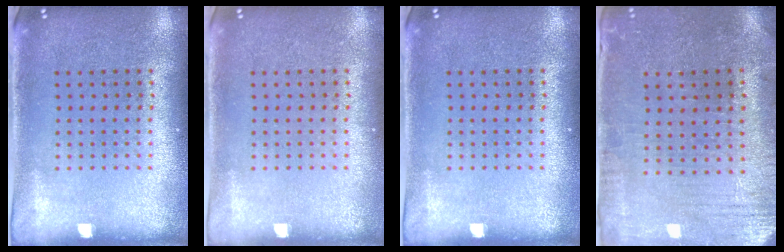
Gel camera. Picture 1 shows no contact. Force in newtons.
{"total": 0.0}
{"total": 0.0}
{"total": 0.5, "press": 0.3, "slide": 0.4}